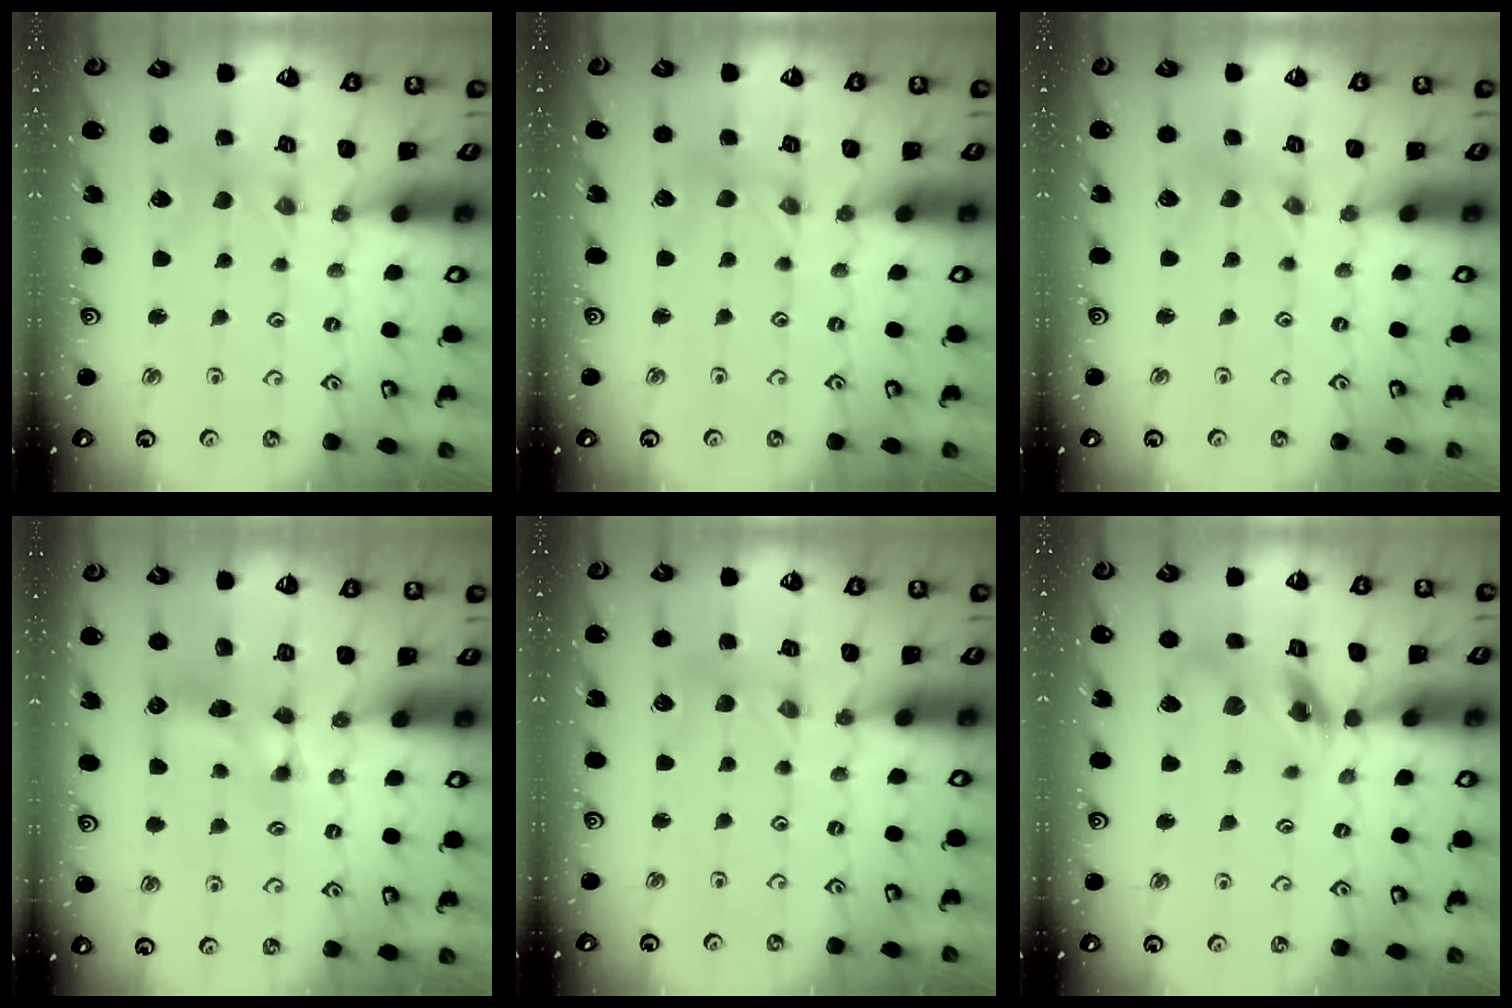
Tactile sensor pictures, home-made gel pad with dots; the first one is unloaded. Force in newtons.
{"total": 0.0}
{"total": 0.0}
{"total": 8.9, "press": 8.9, "slide": 0.2}
{"total": 1.4, "press": 1.4, "slide": 0.3}
{"total": 12.6, "press": 12.5, "slide": 1.7}